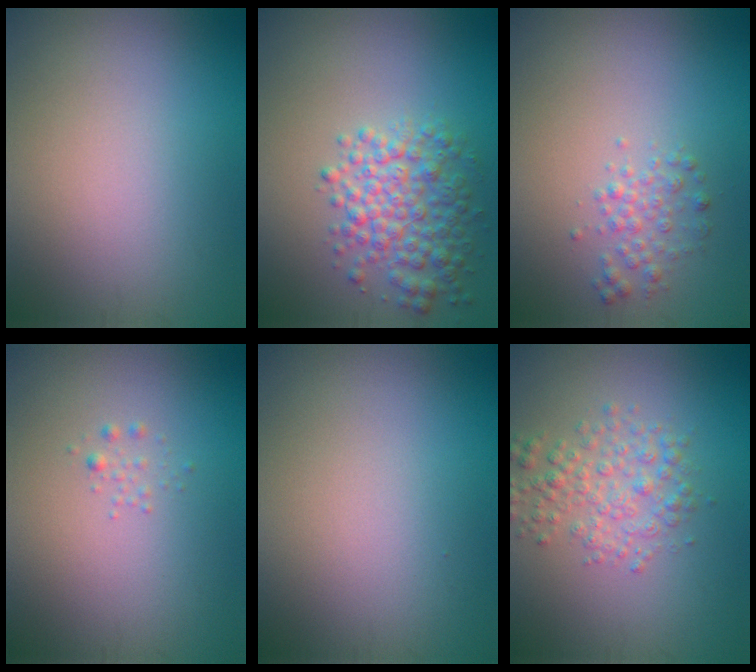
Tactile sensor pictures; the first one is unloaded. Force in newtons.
{"total": 4.5, "press": 4.5, "slide": 0.1}
{"total": 1.7, "press": 1.7, "slide": 0.0}
{"total": 0.7, "press": 0.7, "slide": 0.0}
{"total": 0.0}
{"total": 3.1, "press": 3.1, "slide": 0.1}